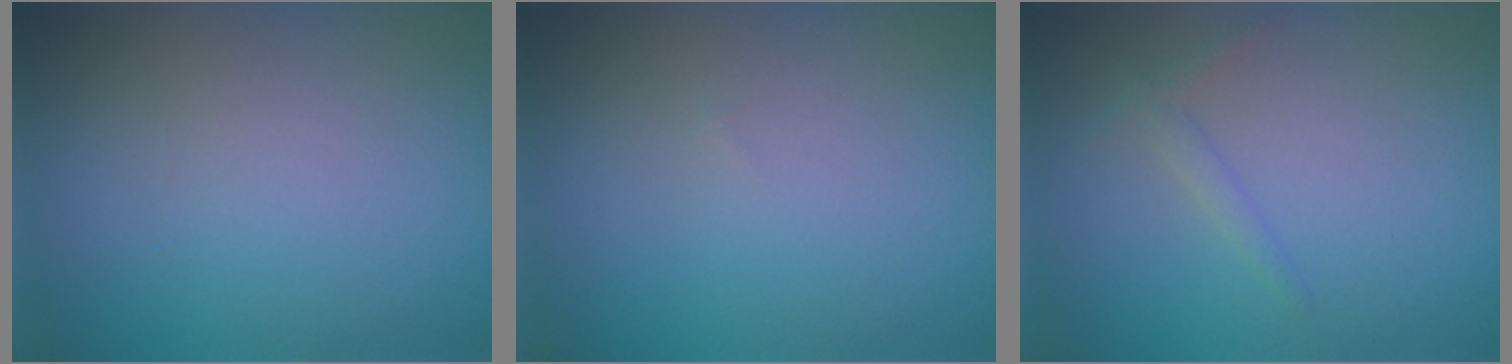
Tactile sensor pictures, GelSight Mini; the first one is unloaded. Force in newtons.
{"total": 0.0}
{"total": 1.1, "press": 1.1, "slide": 0.1}